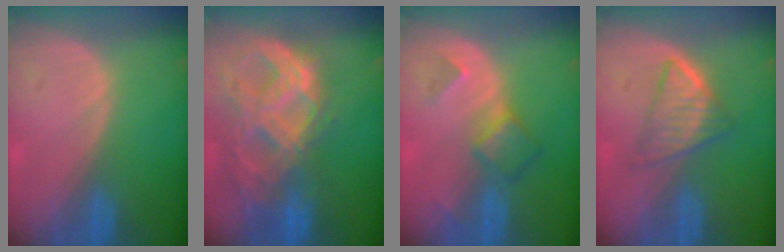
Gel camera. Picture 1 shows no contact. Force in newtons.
{"total": 11.3, "press": 9.6, "slide": 6.0}
{"total": 5.1, "press": 4.5, "slide": 2.4}
{"total": 5.3, "press": 5.0, "slide": 1.8}